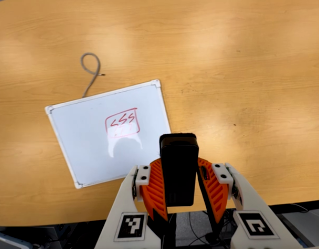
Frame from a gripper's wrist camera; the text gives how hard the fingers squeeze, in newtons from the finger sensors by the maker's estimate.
{"total": 7.1, "left": 5.7, "right": 8.5}